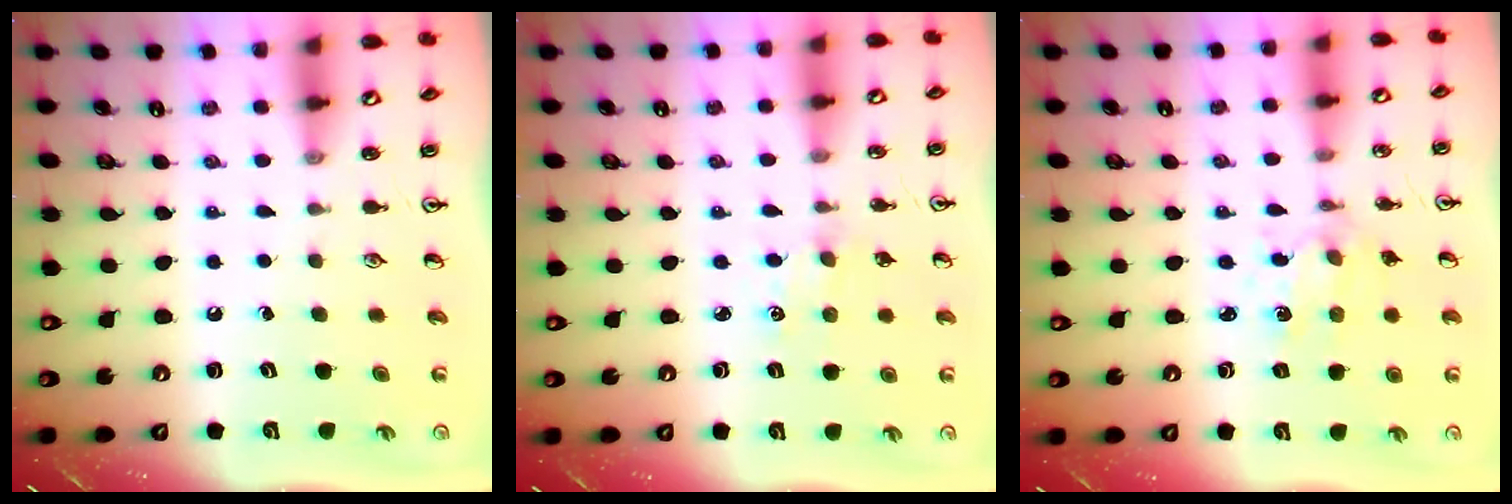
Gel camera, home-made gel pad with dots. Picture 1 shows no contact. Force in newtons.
{"total": 1.2, "press": 1.2, "slide": 0.2}
{"total": 1.8, "press": 1.8, "slide": 0.3}